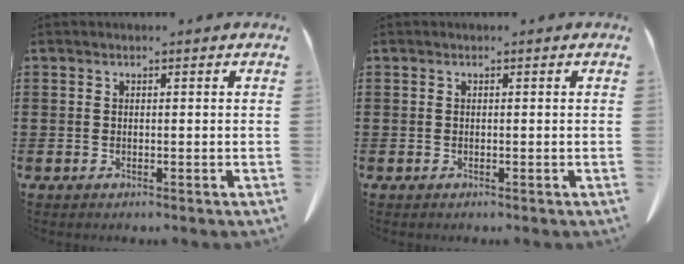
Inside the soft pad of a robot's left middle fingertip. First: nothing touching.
{"total": 0.0}